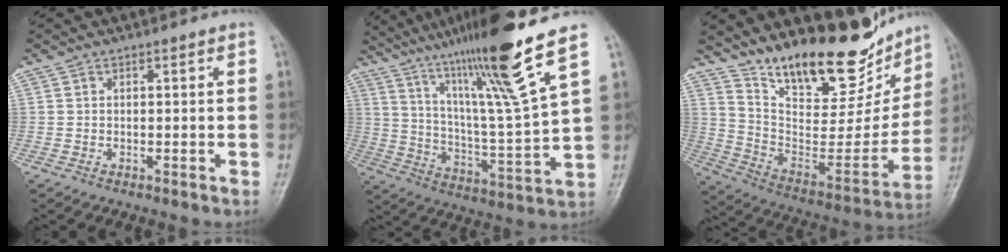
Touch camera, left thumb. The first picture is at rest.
{"total": 20.5, "force": [13.6, 0.2, 15.3], "torque": [-0.246, -0.064, 0.237]}
{"total": 25.0, "force": [19.5, 8.8, 12.8], "torque": [-0.164, -0.104, 0.311]}